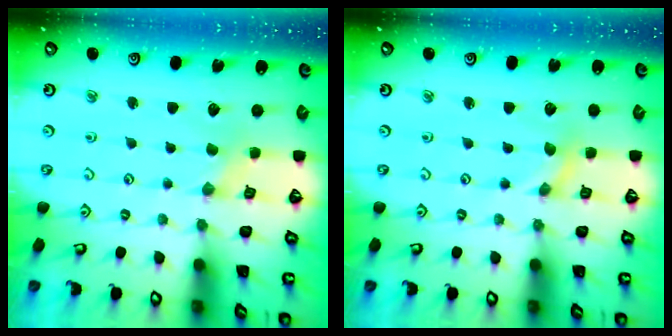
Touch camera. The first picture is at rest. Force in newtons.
{"total": 0.0}